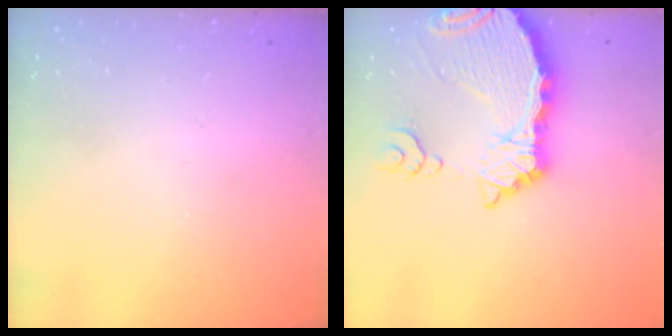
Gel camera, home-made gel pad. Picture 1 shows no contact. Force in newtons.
{"total": 11.6, "press": 11.5, "slide": 1.4}